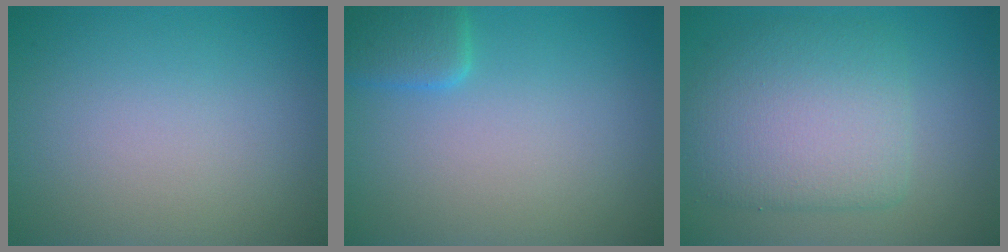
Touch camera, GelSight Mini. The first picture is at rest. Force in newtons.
{"total": 2.5, "press": 2.5, "slide": 0.2}
{"total": 6.5, "press": 6.5, "slide": 0.2}